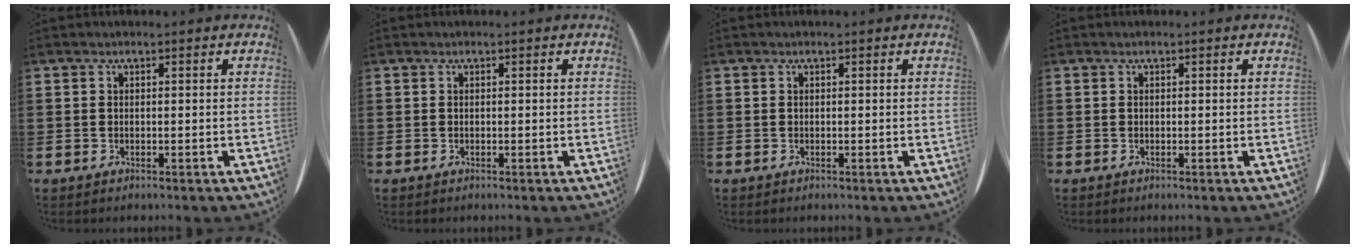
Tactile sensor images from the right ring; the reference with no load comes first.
{"total": 0.0}
{"total": 0.0}
{"total": 0.0}